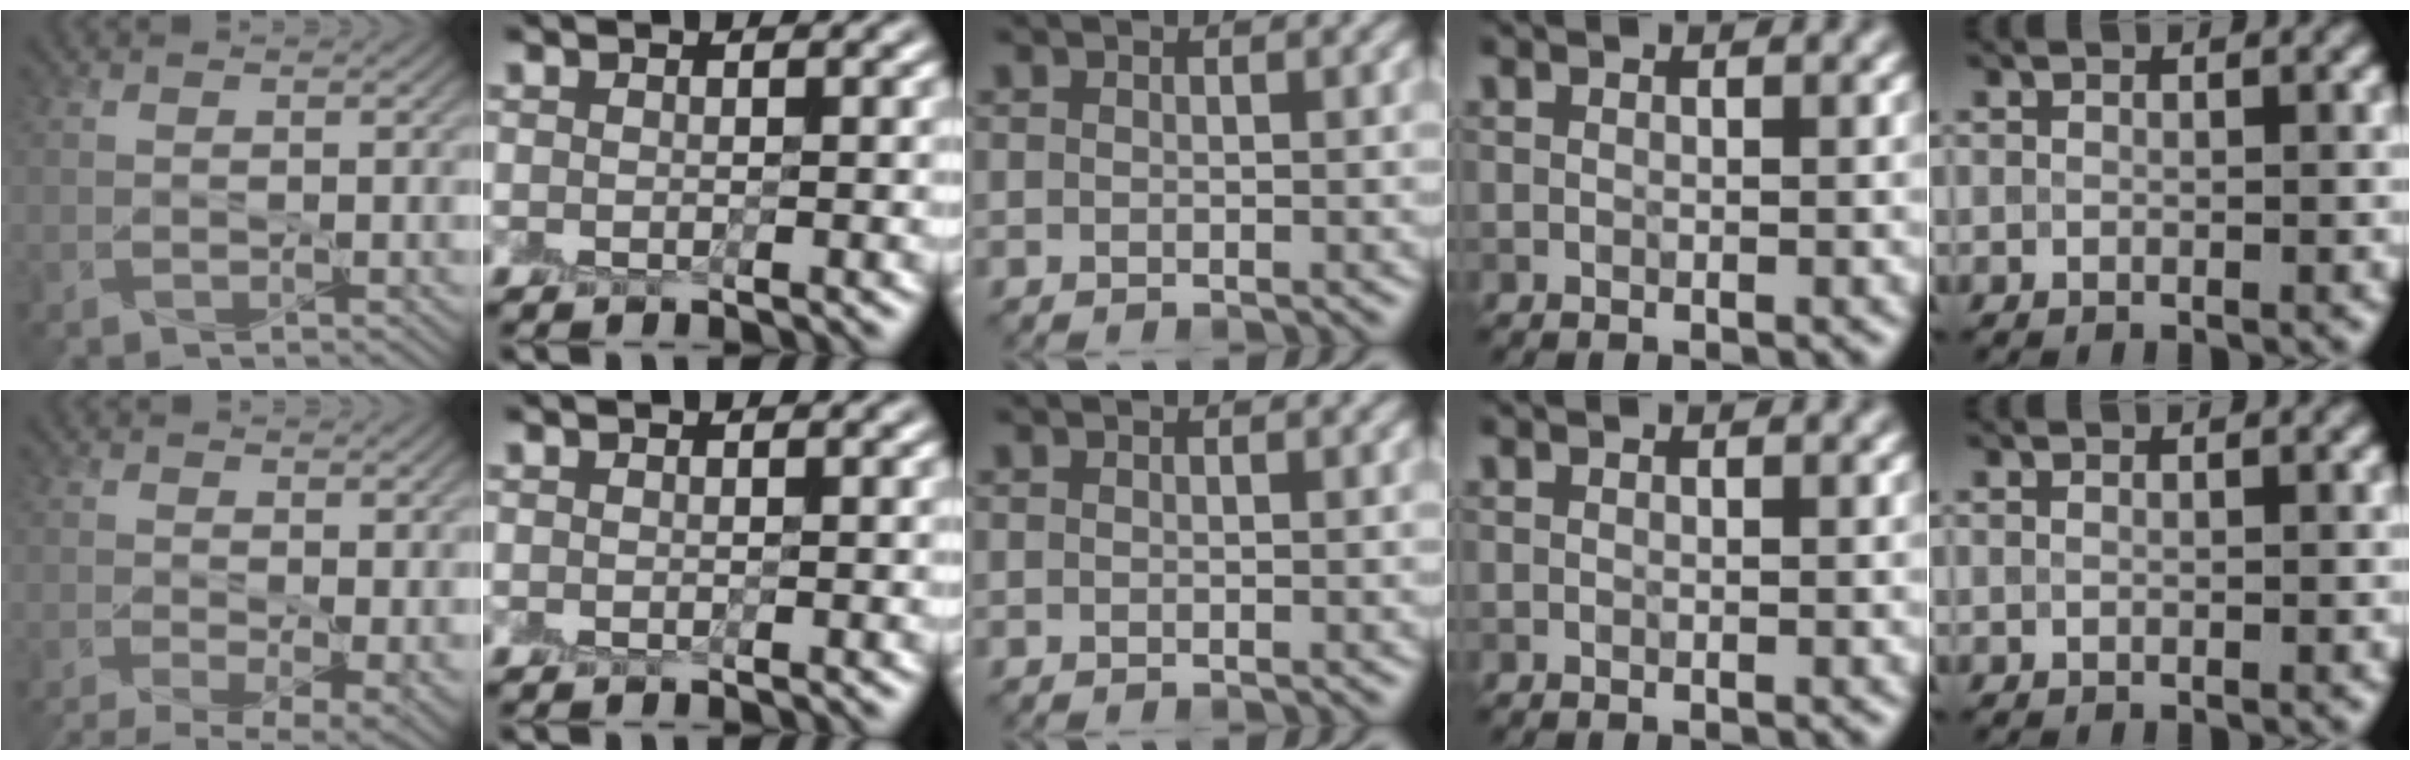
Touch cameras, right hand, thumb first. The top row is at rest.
{"thumb": {"total": 6.6, "force": [-3.0, 2.3, 5.4], "torque": [-0.100, -0.025, -0.044]}}